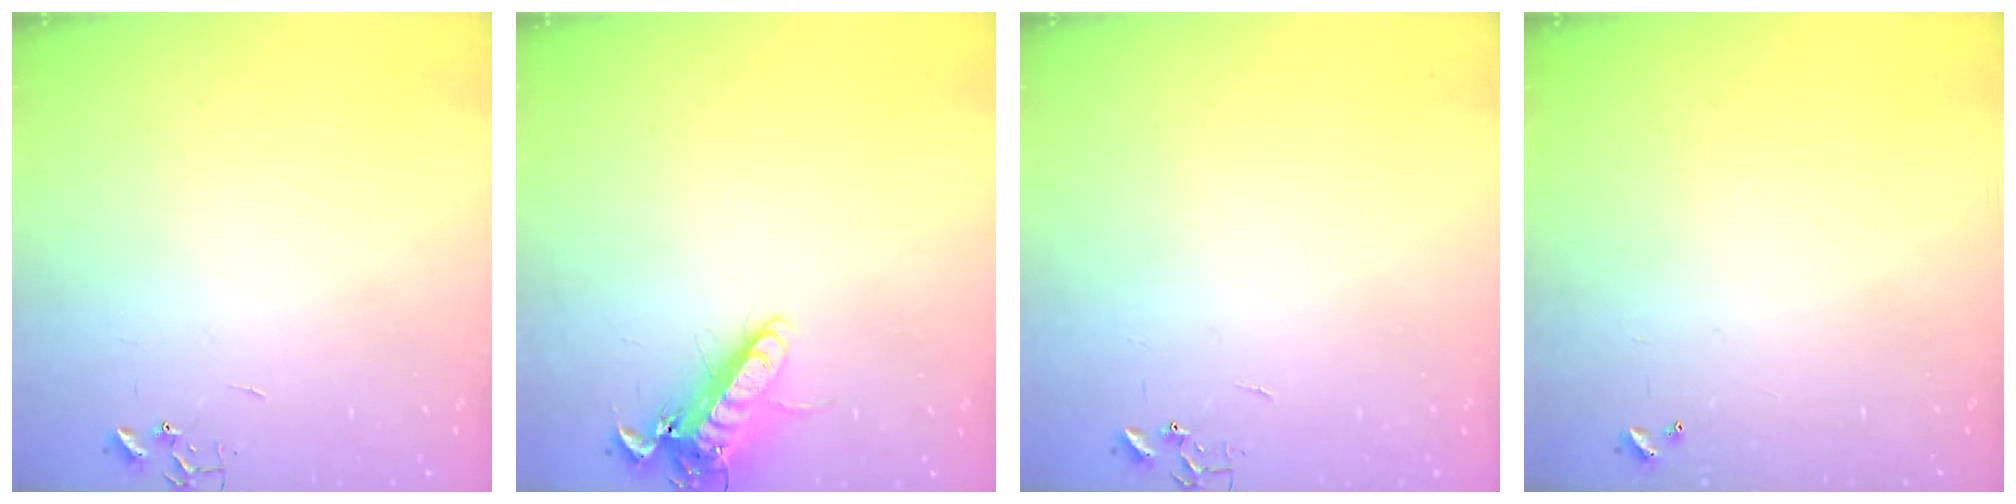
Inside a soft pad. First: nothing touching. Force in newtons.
{"total": 12.8, "press": 12.7, "slide": 1.9}
{"total": 0.0}
{"total": 0.0}